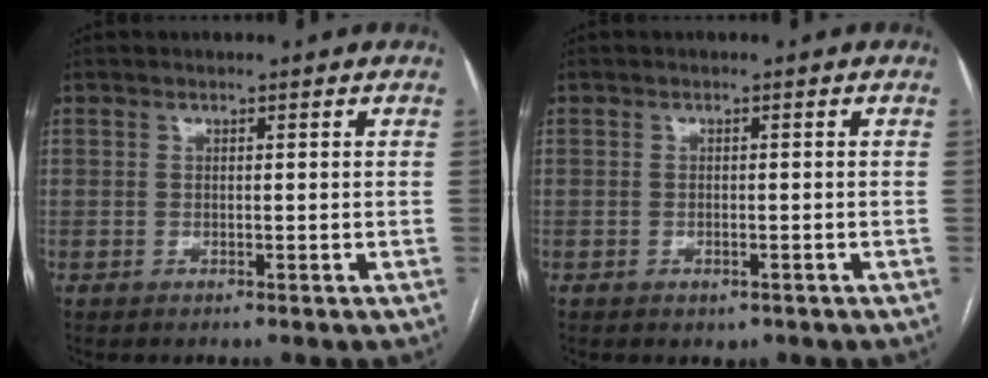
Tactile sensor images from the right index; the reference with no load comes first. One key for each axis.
{"total": 1.3, "fx": -0.7, "fy": 0.9, "fz": 0.7, "tx": -0.007, "ty": 0.001, "tz": -0.001}